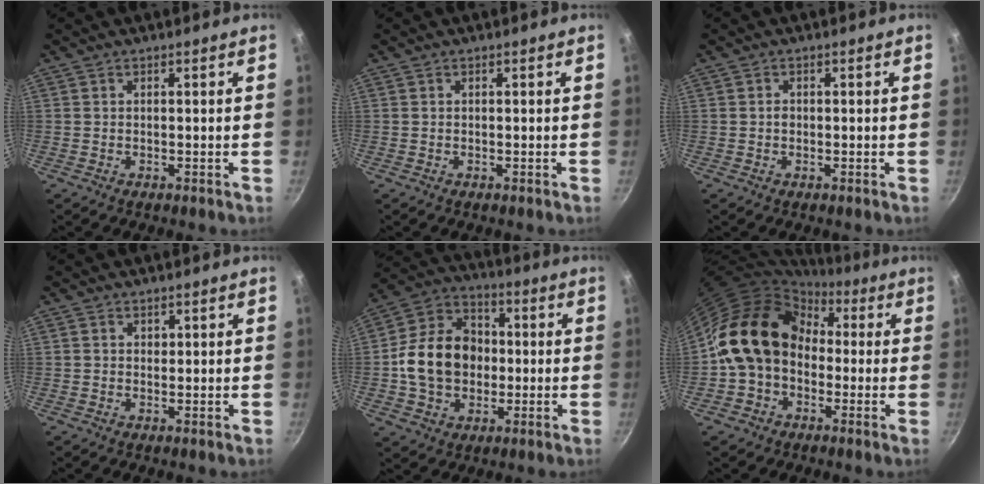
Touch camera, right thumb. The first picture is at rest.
{"total": 0.0}
{"total": 0.9, "force": [0.0, 0.8, 0.5], "torque": [-0.006, 0.004, -0.001]}
{"total": 0.8, "force": [0.3, 0.7, 0.2], "torque": [0.002, 0.001, 0.004]}
{"total": 15.9, "force": [-0.6, 12.6, 9.7], "torque": [-0.139, 0.030, -0.022]}
{"total": 16.2, "force": [0.3, 12.9, 9.8], "torque": [-0.140, 0.049, -0.010]}